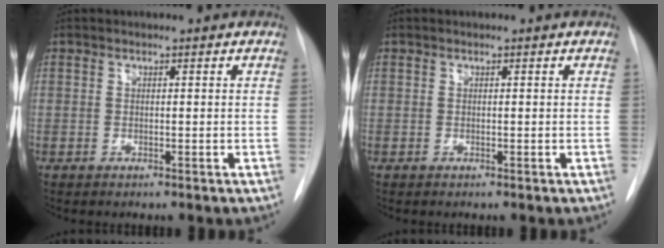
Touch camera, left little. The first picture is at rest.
{"total": 0.0}